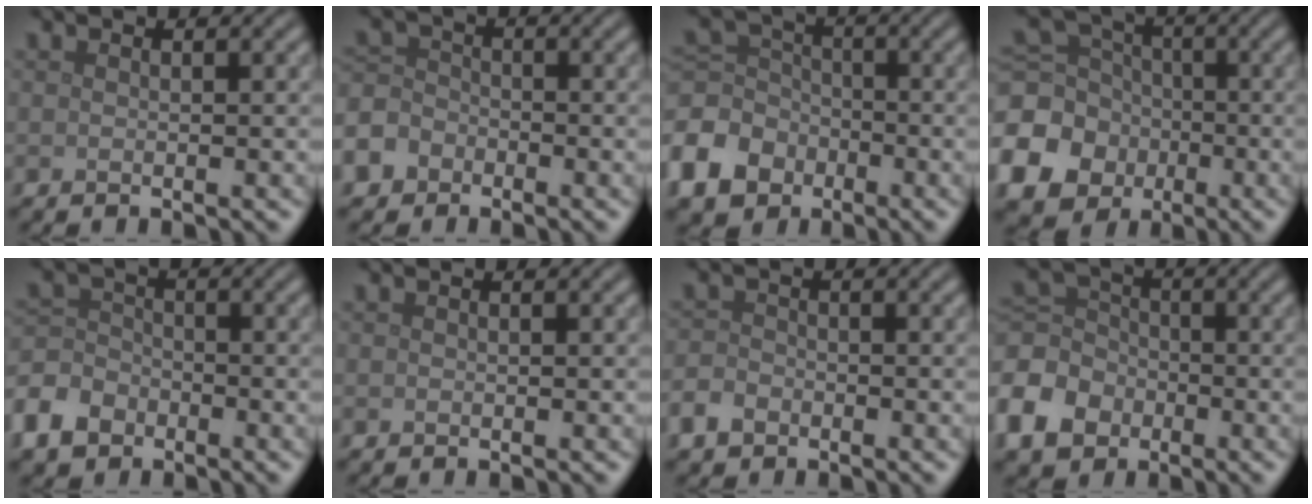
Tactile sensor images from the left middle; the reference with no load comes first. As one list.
[{"total": 5.5, "force": [-3.6, 4.0, 1.3], "torque": [-0.022, -0.008, -0.070]}, {"total": 7.8, "force": [-3.8, 6.0, 3.3], "torque": [-0.092, -0.006, -0.093]}, {"total": 12.1, "force": [-4.1, 10.6, 3.9], "torque": [-0.126, -0.035, -0.099]}, {"total": 5.2, "force": [-3.3, 3.5, 1.9], "torque": [-0.048, 0.000, -0.080]}, {"total": 0.0}, {"total": 2.3, "force": [-1.5, 1.6, 0.8], "torque": [-0.013, 0.000, -0.038]}, {"total": 7.5, "force": [-3.4, 5.7, 3.3], "torque": [-0.087, 0.000, -0.090]}]